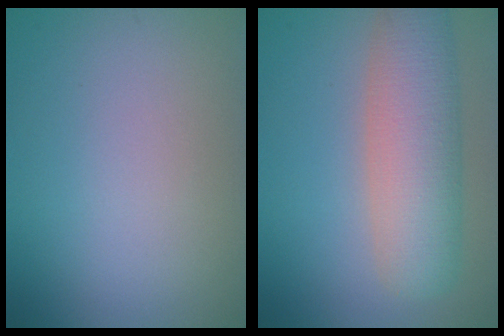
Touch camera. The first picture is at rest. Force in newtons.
{"total": 6.9, "press": 6.9, "slide": 0.2}